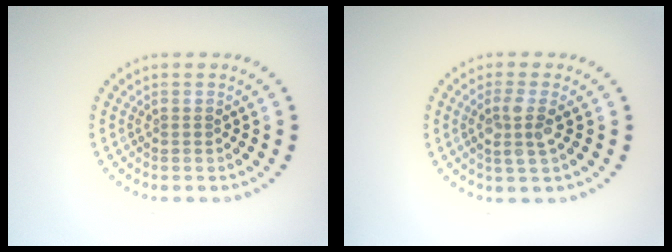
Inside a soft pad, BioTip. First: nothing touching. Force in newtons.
{"total": 2.4, "press": 2.1, "slide": 1.2}